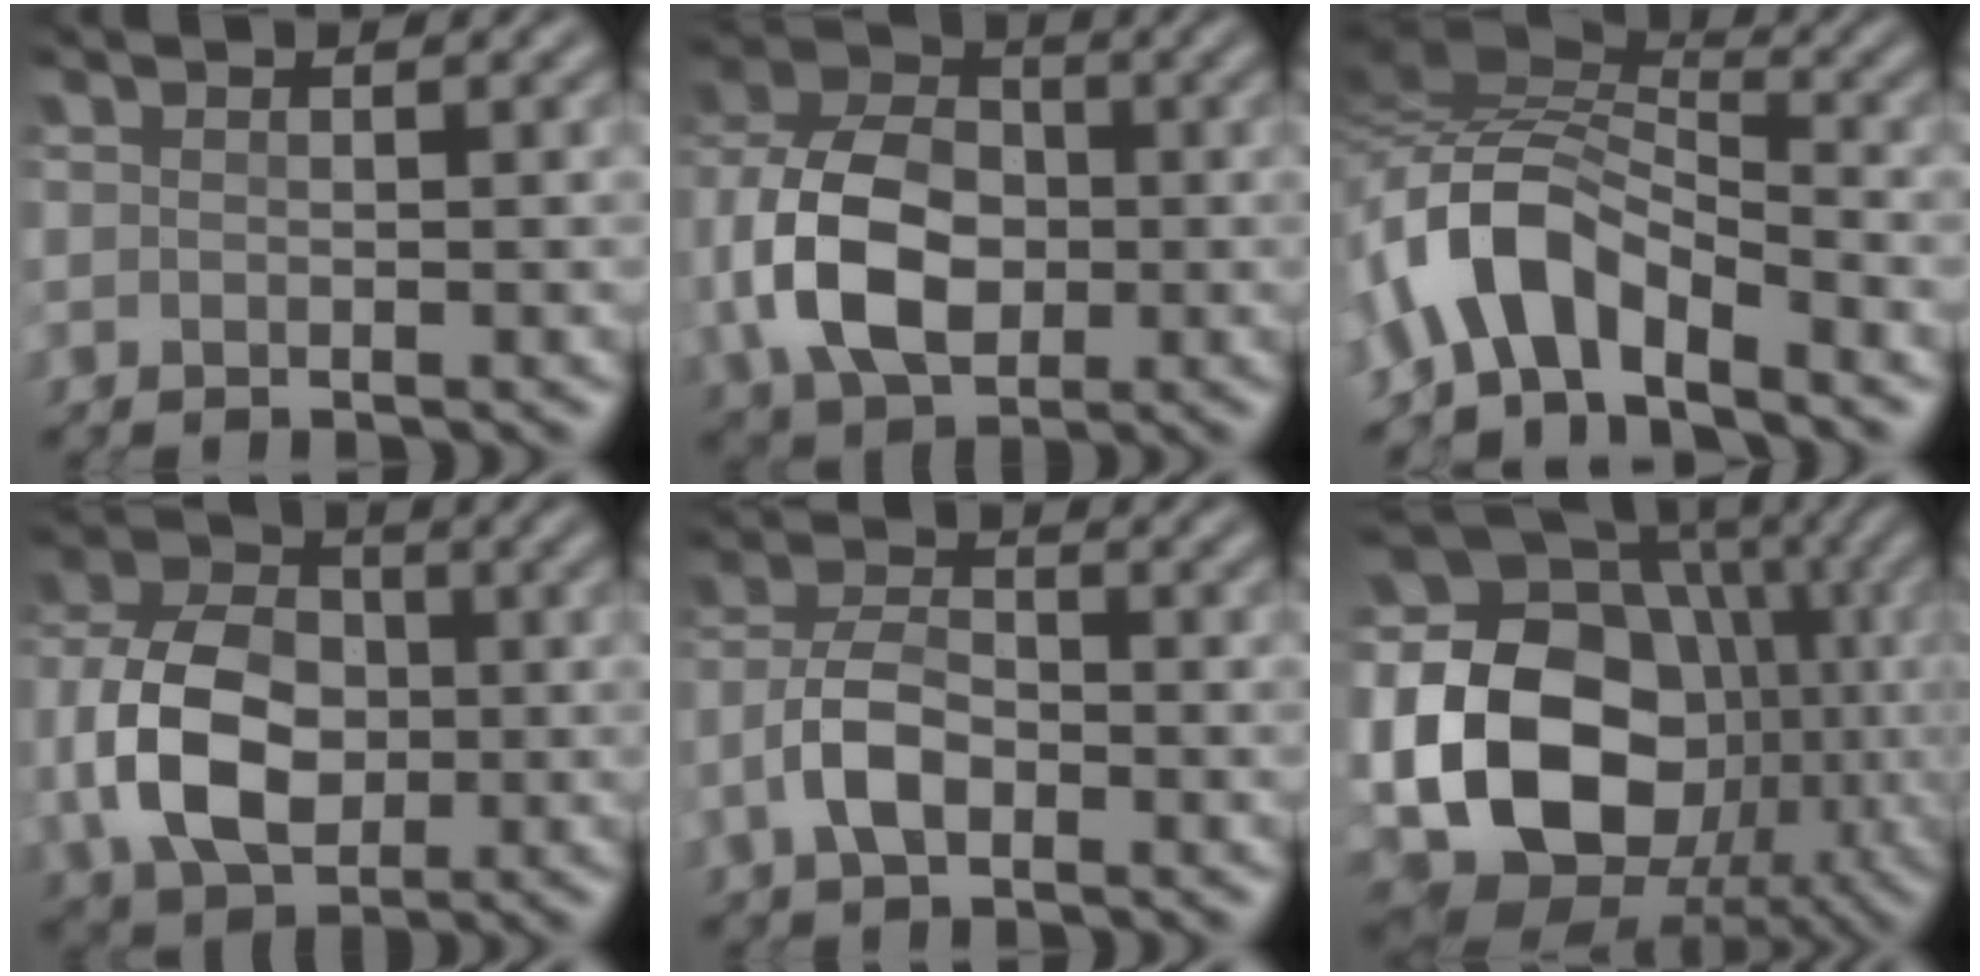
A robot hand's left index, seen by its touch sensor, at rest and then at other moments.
{"total": 9.5, "force": [-1.6, 6.5, 6.7], "torque": [-0.149, 0.009, -0.043]}
{"total": 7.5, "force": [-3.3, 3.5, 5.8], "torque": [-0.113, 0.017, -0.073]}
{"total": 8.5, "force": [-1.2, 5.9, 6.0], "torque": [-0.131, 0.009, -0.029]}
{"total": 4.0, "force": [-1.7, 2.0, 3.0], "torque": [-0.062, 0.011, -0.038]}
{"total": 22.4, "force": [-2.7, 18.7, 12.1], "torque": [-0.236, -0.008, -0.067]}